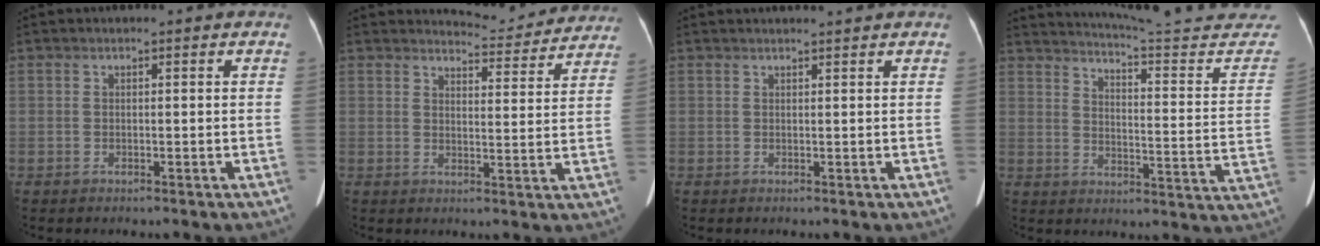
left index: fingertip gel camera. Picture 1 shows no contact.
{"total": 8.9, "force": [8.9, 1.0, 0.0], "torque": [0.006, -0.015, 0.099]}
{"total": 2.9, "force": [2.7, -0.5, 0.9], "torque": [-0.012, 0.012, 0.037]}
{"total": 25.7, "force": [24.6, -0.3, 7.5], "torque": [-0.106, -0.127, 0.294]}